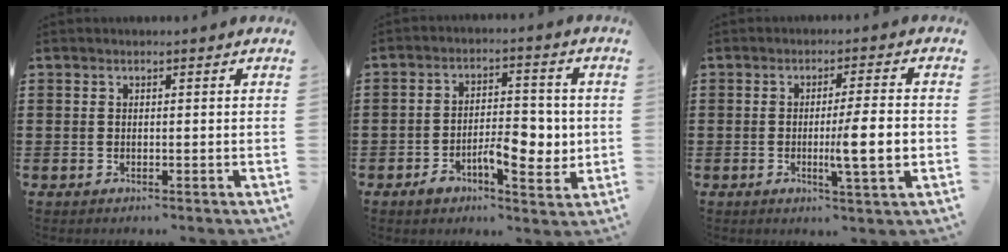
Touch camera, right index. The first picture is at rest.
{"total": 7.5, "force": [-1.9, 3.9, 6.2], "torque": [-0.078, 0.006, -0.037]}
{"total": 7.4, "force": [-1.3, 0.5, 7.3], "torque": [-0.111, -0.009, -0.023]}